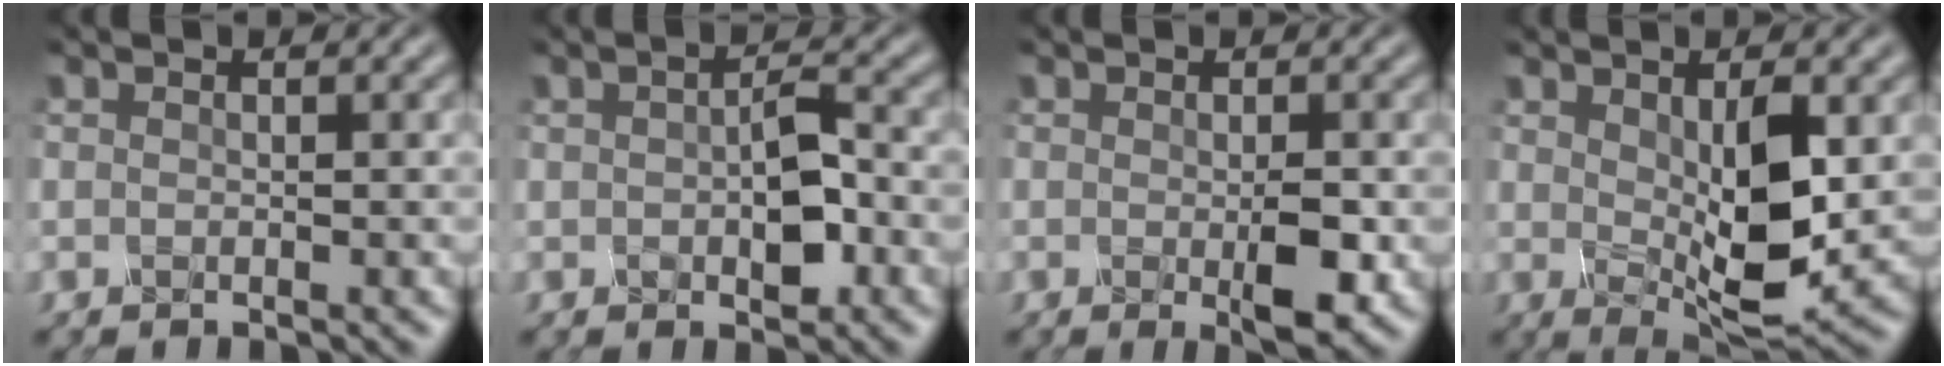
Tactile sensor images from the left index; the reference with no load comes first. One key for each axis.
{"total": 2.5, "fx": -0.5, "fy": 0.9, "fz": 2.3, "tx": -0.046, "ty": 0.002, "tz": -0.004}
{"total": 3.1, "fx": -0.8, "fy": 0.7, "fz": 2.9, "tx": -0.058, "ty": -0.005, "tz": -0.009}
{"total": 5.8, "fx": 0.3, "fy": 2.0, "fz": 5.4, "tx": -0.103, "ty": -0.010, "tz": 0.016}